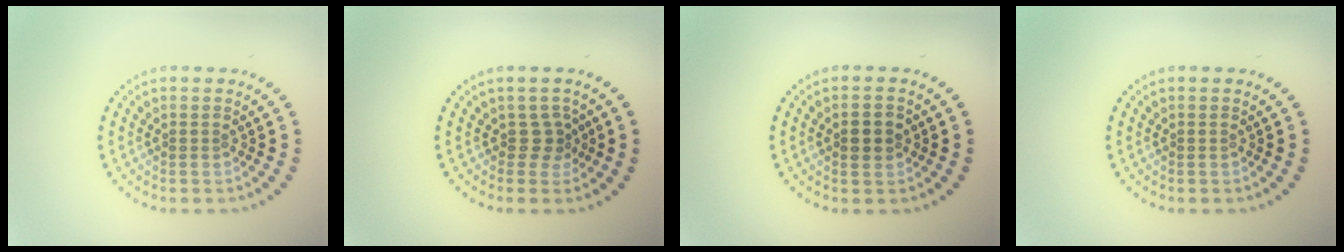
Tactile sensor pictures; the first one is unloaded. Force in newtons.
{"total": 1.8, "press": 1.1, "slide": 1.3}
{"total": 2.0, "press": 2.0, "slide": 0.1}
{"total": 0.0}